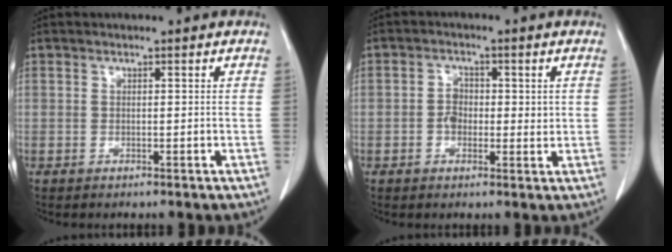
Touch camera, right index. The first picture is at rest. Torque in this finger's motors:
{"motor_torque": [0.08, 0.07, 0.05, 0.01]}